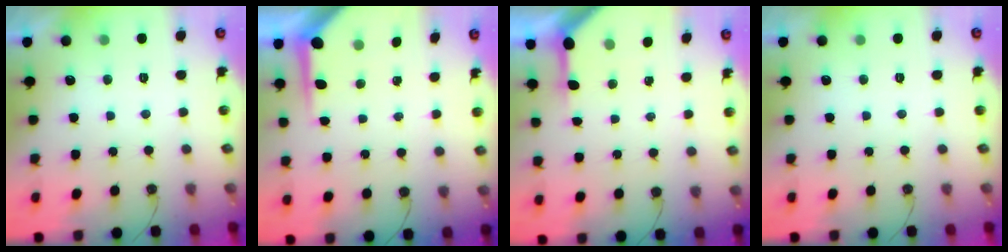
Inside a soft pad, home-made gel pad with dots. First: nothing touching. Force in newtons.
{"total": 5.3, "press": 5.3, "slide": 0.4}
{"total": 4.8, "press": 4.8, "slide": 0.5}
{"total": 0.0}